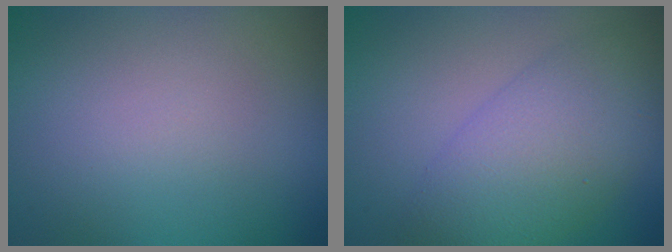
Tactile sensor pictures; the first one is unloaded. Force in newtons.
{"total": 6.8, "press": 6.8, "slide": 0.1}